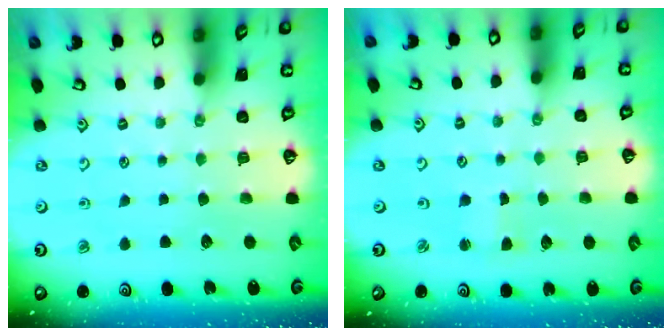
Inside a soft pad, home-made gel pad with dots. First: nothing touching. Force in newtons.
{"total": 1.8, "press": 1.7, "slide": 0.3}